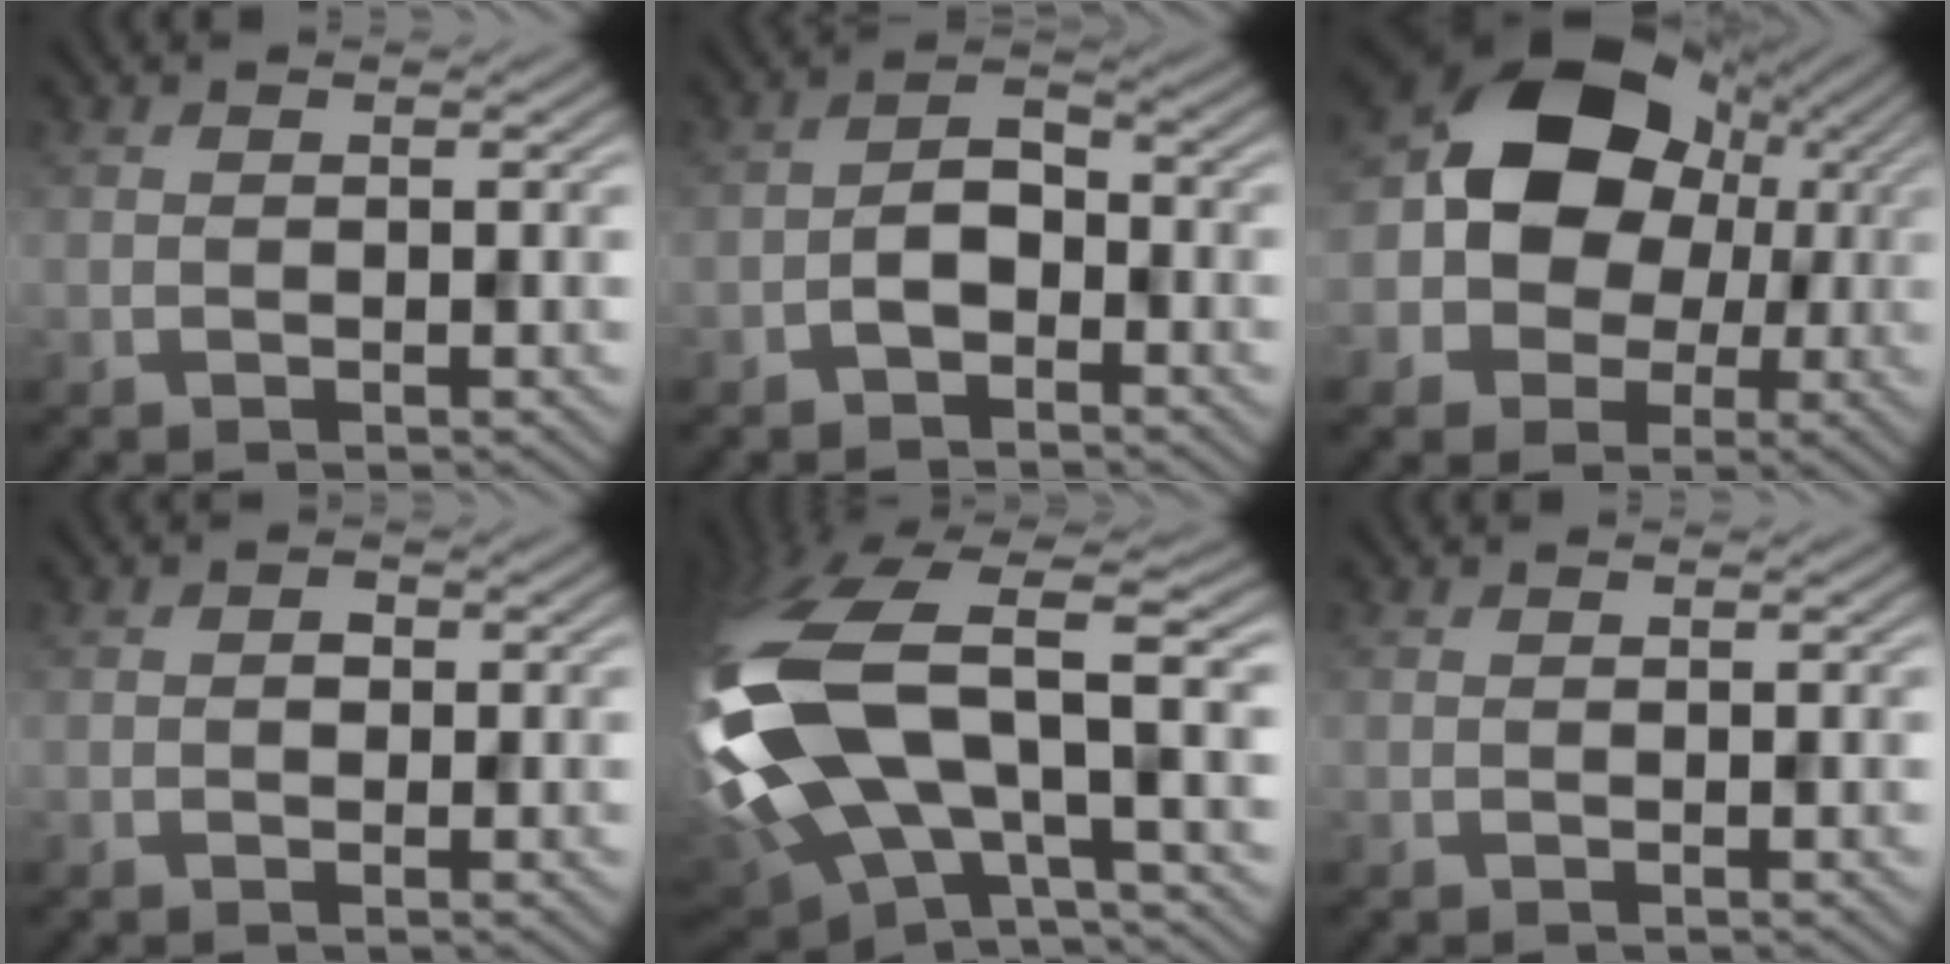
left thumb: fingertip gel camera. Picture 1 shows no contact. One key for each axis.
{"total": 3.5, "fx": -1.9, "fy": 2.0, "fz": 2.1, "tx": -0.032, "ty": 0.011, "tz": -0.042}
{"total": 12.9, "fx": 0.9, "fy": 10.7, "fz": 7.2, "tx": -0.134, "ty": -0.005, "tz": -0.002}
{"total": 0.9, "fx": 0.0, "fy": 0.7, "fz": 0.4, "tx": -0.005, "ty": -0.002, "tz": -0.004}
{"total": 18.1, "fx": -0.2, "fy": 8.7, "fz": 15.9, "tx": -0.404, "ty": -0.026, "tz": 0.021}
{"total": 0.0}